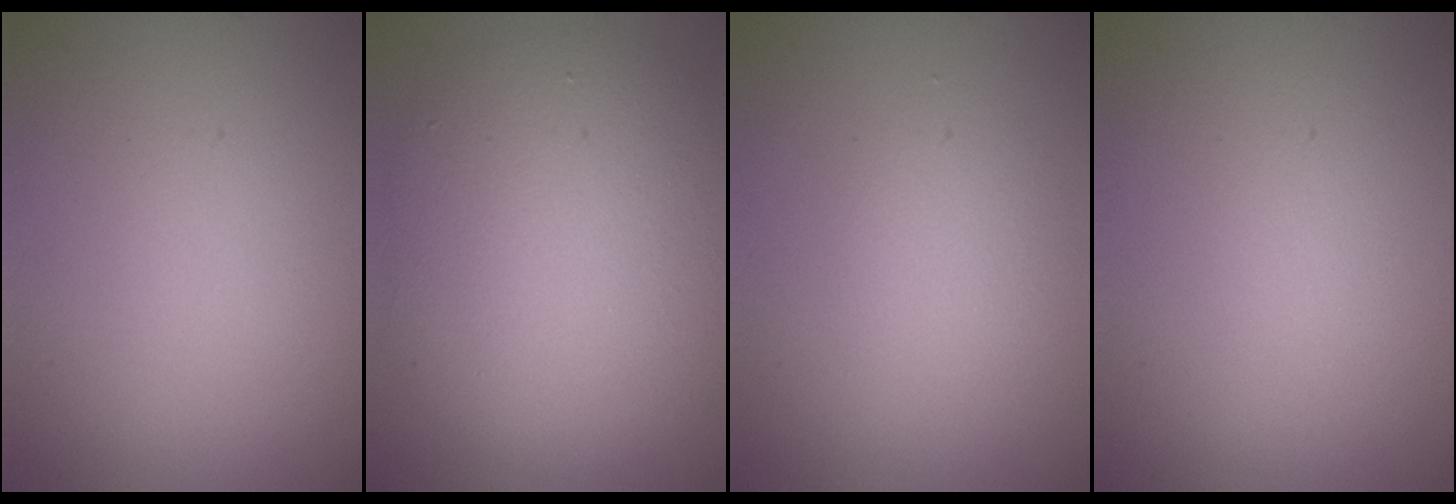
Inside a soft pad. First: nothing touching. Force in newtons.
{"total": 8.8, "press": 8.8, "slide": 0.7}
{"total": 1.7, "press": 1.7, "slide": 0.1}
{"total": 0.0}